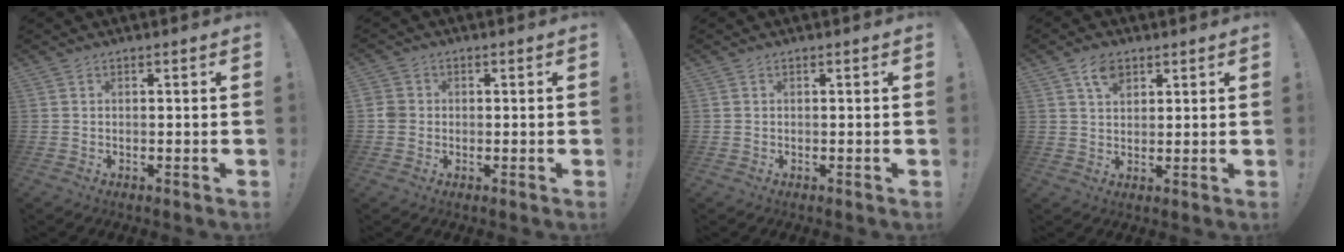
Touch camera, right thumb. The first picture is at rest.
{"total": 3.3, "force": [-0.4, 3.1, 1.3], "torque": [-0.023, 0.003, -0.008]}
{"total": 0.0}
{"total": 5.8, "force": [3.3, 3.5, 3.3], "torque": [-0.050, -0.008, 0.059]}